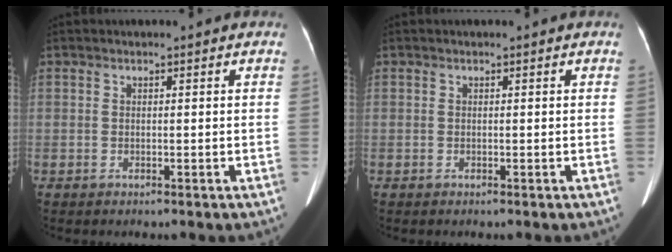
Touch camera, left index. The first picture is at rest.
{"total": 0.0}